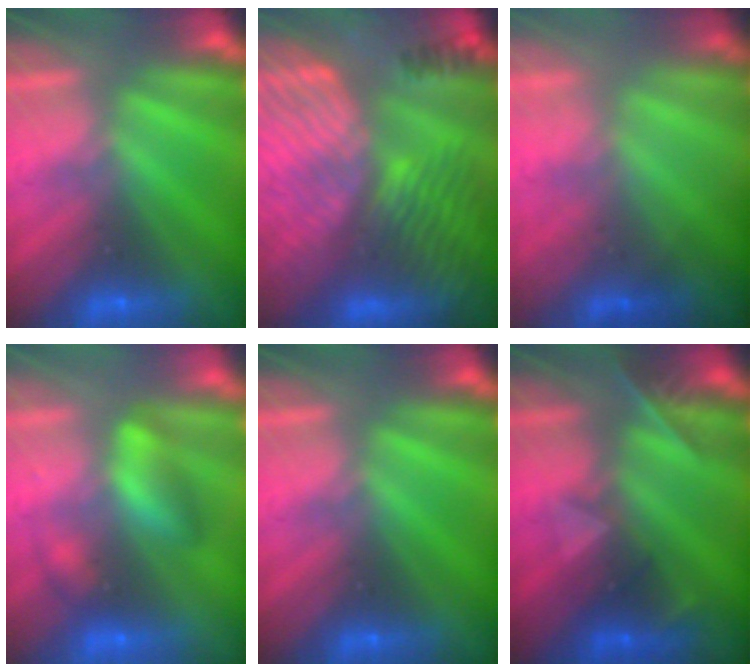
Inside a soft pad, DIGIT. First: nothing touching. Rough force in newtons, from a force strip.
{"total": 9.0}
{"total": 1.1}
{"total": 2.7}
{"total": 0.0}
{"total": 2.4}